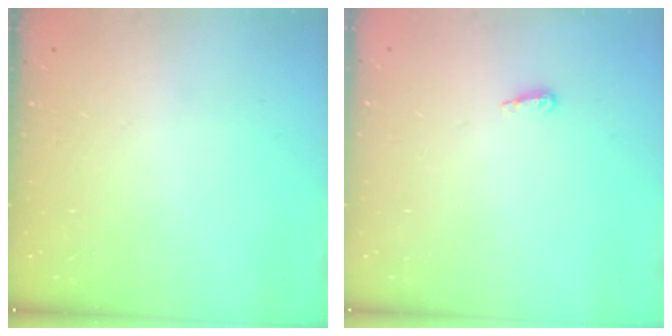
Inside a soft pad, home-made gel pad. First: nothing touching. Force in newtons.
{"total": 5.7, "press": 5.2, "slide": 2.4}